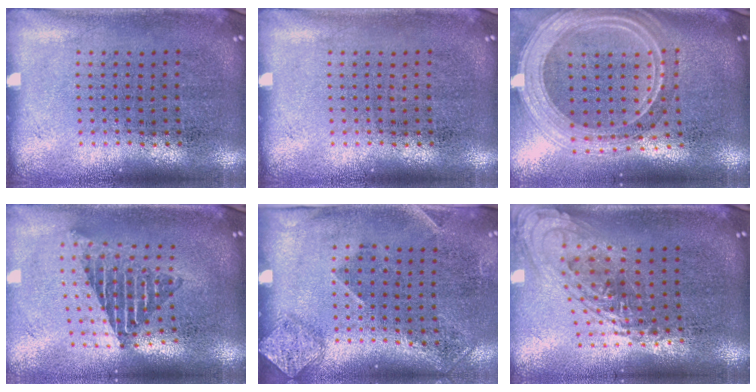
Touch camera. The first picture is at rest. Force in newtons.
{"total": 0.0}
{"total": 2.8, "press": 2.3, "slide": 1.6}
{"total": 1.9, "press": 1.5, "slide": 1.2}
{"total": 1.7, "press": 1.1, "slide": 1.3}
{"total": 1.3, "press": 1.2, "slide": 0.5}